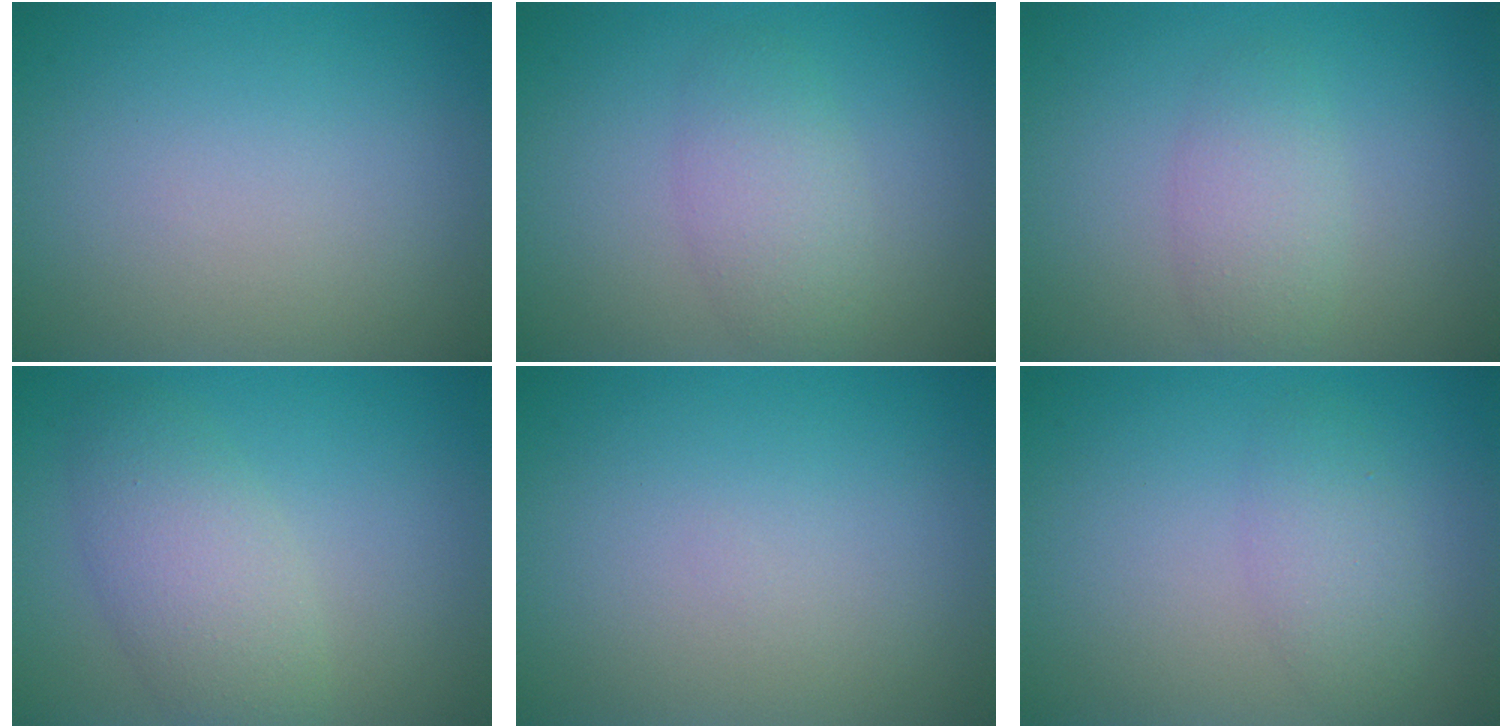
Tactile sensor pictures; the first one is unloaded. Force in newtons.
{"total": 3.0, "press": 3.0, "slide": 0.2}
{"total": 2.5, "press": 2.5, "slide": 0.0}
{"total": 4.2, "press": 4.2, "slide": 0.1}
{"total": 0.0}
{"total": 2.2, "press": 2.2, "slide": 0.1}